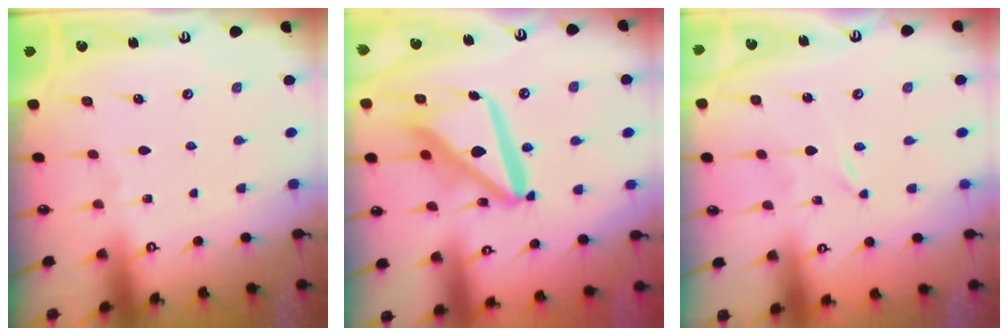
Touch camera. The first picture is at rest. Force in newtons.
{"total": 15.6, "press": 15.5, "slide": 2.1}
{"total": 0.0}